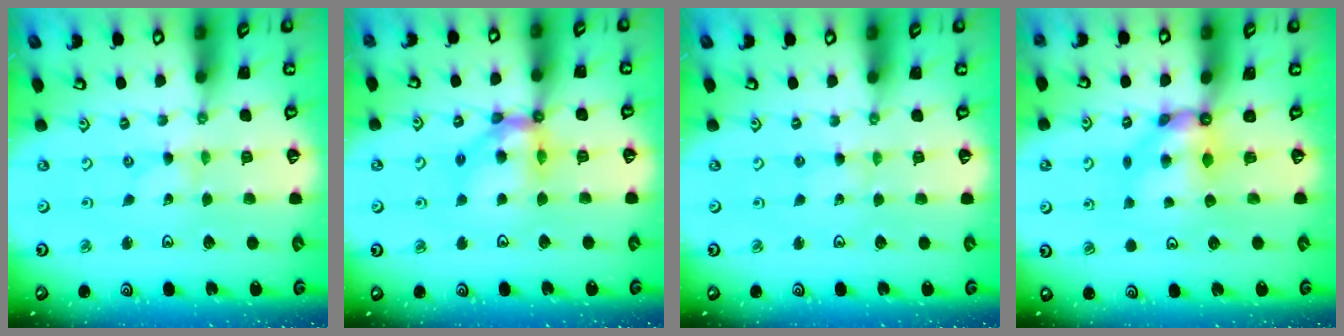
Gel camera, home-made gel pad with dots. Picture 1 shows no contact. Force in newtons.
{"total": 11.8, "press": 11.7, "slide": 1.2}
{"total": 2.4, "press": 2.3, "slide": 0.3}
{"total": 6.2, "press": 6.2, "slide": 0.6}